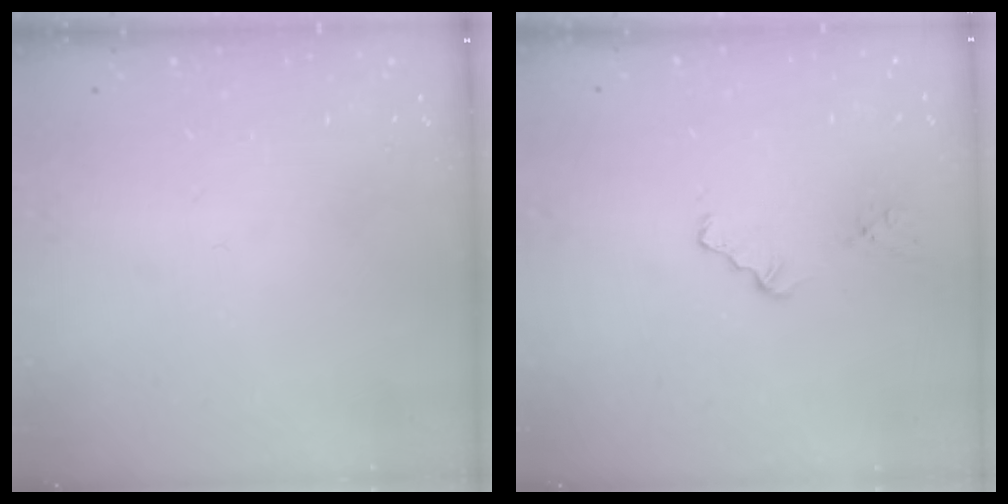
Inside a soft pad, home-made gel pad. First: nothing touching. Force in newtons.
{"total": 1.9, "press": 1.9, "slide": 0.3}